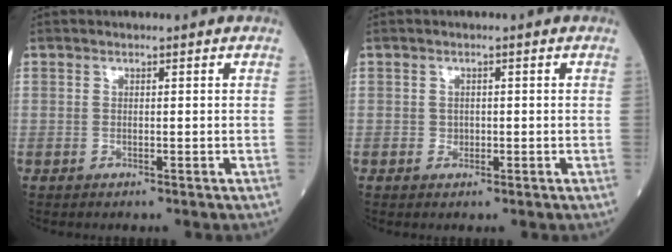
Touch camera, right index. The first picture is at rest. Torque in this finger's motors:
{"motor_torque": [0.09, 0.05, 0.00, -0.01]}